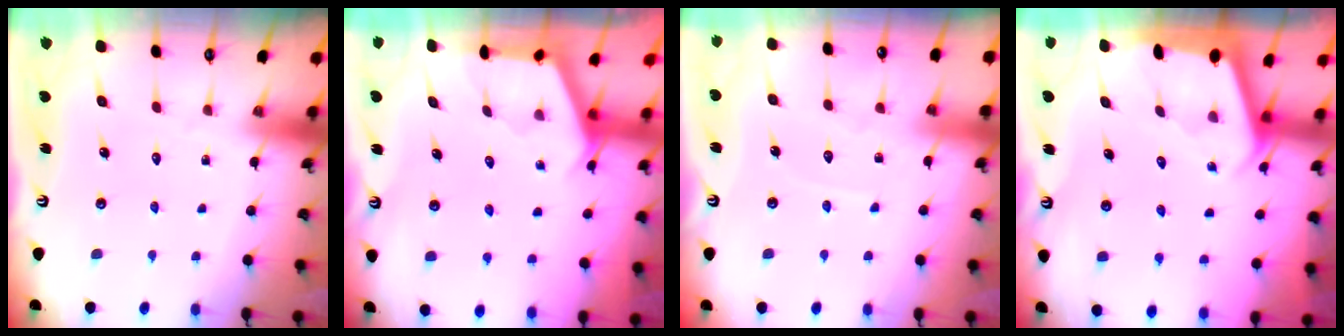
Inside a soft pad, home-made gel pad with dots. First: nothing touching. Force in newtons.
{"total": 2.8, "press": 2.8, "slide": 0.3}
{"total": 5.6, "press": 5.6, "slide": 0.6}
{"total": 2.2, "press": 2.2, "slide": 0.1}